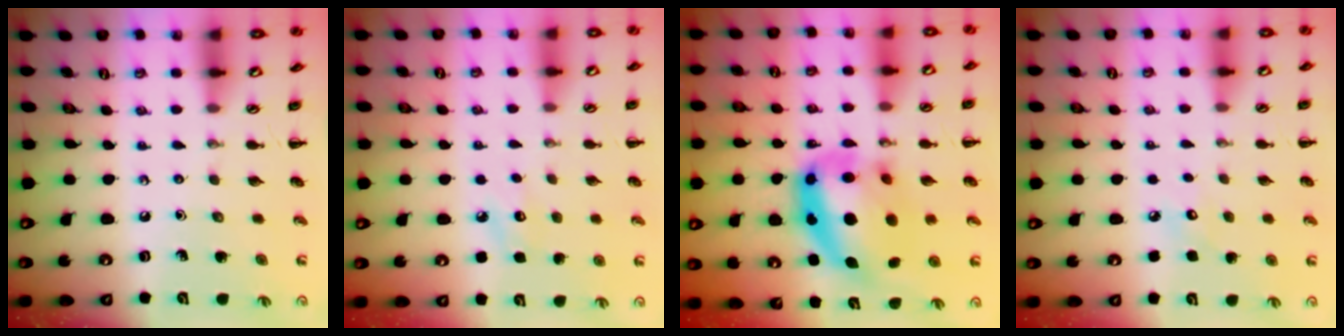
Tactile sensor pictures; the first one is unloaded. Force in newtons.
{"total": 6.7, "press": 6.5, "slide": 1.6}
{"total": 14.9, "press": 14.4, "slide": 3.7}
{"total": 4.8, "press": 4.6, "slide": 1.1}